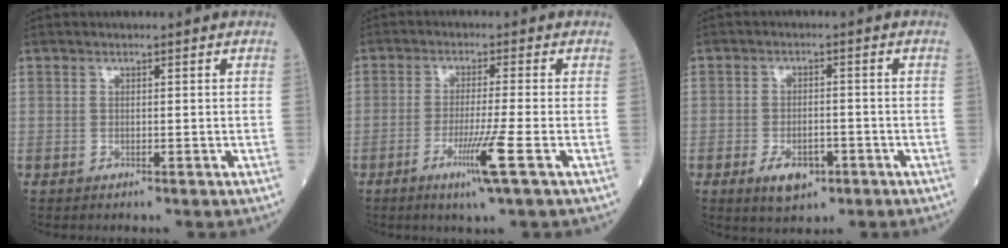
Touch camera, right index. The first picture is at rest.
{"total": 6.2, "force": [-2.7, -1.2, 5.4], "torque": [-0.101, -0.020, -0.053]}
{"total": 5.4, "force": [-2.8, 2.7, 3.8], "torque": [-0.064, -0.001, -0.038]}